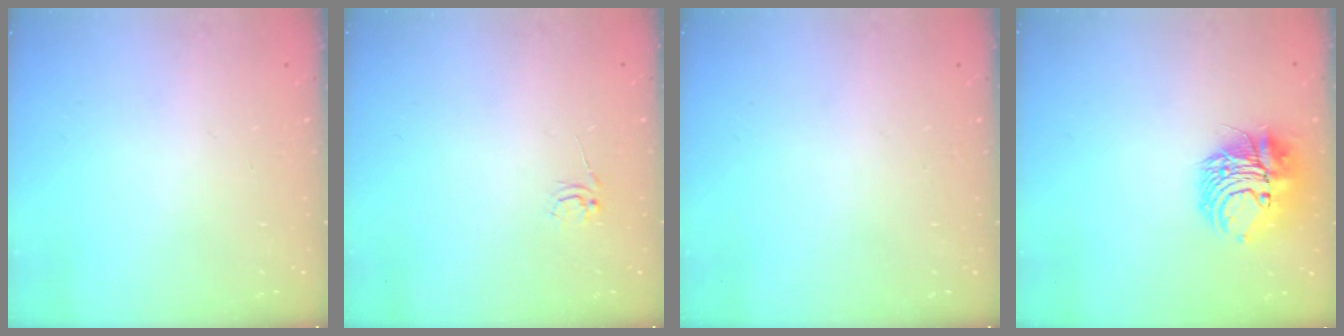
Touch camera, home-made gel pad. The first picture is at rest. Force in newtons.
{"total": 2.5, "press": 2.5, "slide": 0.2}
{"total": 0.0}
{"total": 10.9, "press": 10.8, "slide": 1.5}